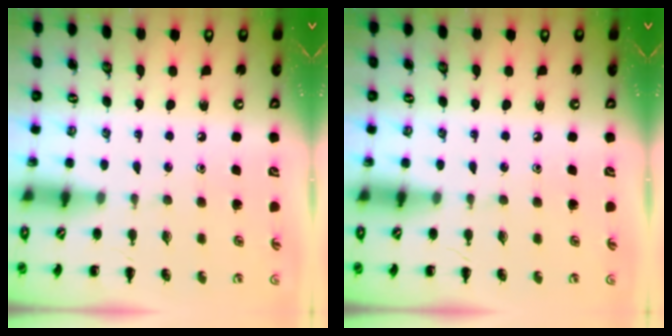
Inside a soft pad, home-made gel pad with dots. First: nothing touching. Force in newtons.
{"total": 0.0}